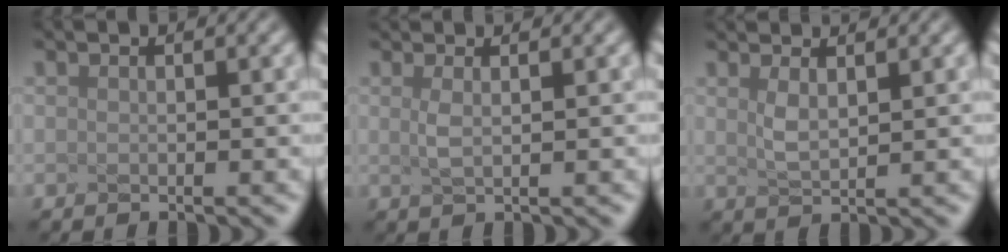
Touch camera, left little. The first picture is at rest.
{"total": 0.6, "force": [-0.2, -0.5, 0.4], "torque": [-0.036, -0.005, 0.018]}
{"total": 0.9, "force": [0.5, -0.6, 0.3], "torque": [-0.037, -0.001, 0.043]}